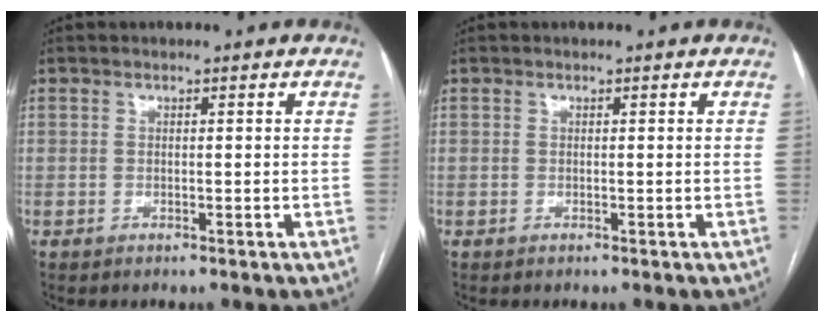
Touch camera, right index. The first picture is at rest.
{"total": 0.0}